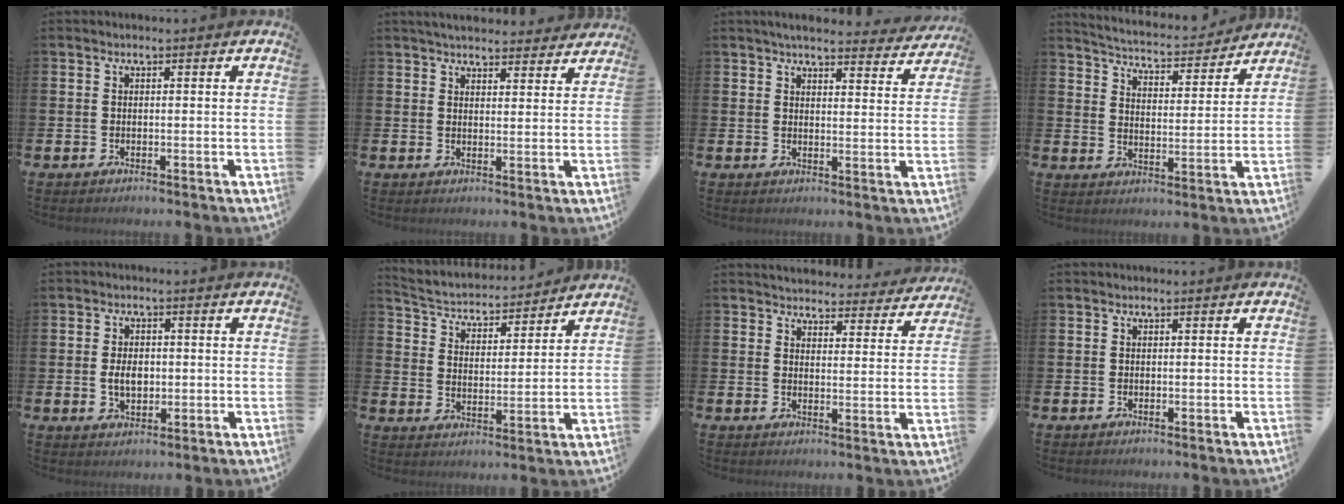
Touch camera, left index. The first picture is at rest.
{"total": 3.9, "force": [3.8, 0.7, 0.6], "torque": [-0.013, -0.021, 0.069]}
{"total": 4.2, "force": [3.9, 0.7, 1.3], "torque": [-0.029, -0.025, 0.067]}
{"total": 5.0, "force": [4.9, 0.6, 0.6], "torque": [-0.039, -0.040, 0.081]}
{"total": 3.6, "force": [0.0, 2.4, 2.7], "torque": [-0.035, 0.001, -0.006]}
{"total": 4.2, "force": [3.9, 1.4, 0.5], "torque": [-0.039, -0.034, 0.062]}
{"total": 3.9, "force": [3.8, 0.8, 0.1], "torque": [-0.009, -0.032, 0.065]}
{"total": 0.0}